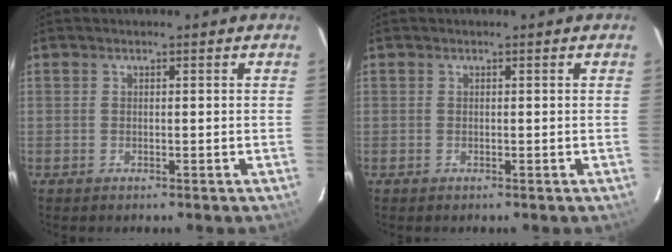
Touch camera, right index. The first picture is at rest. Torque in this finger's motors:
{"motor_torque": [0.00, 0.00, 0.01, 0.00]}